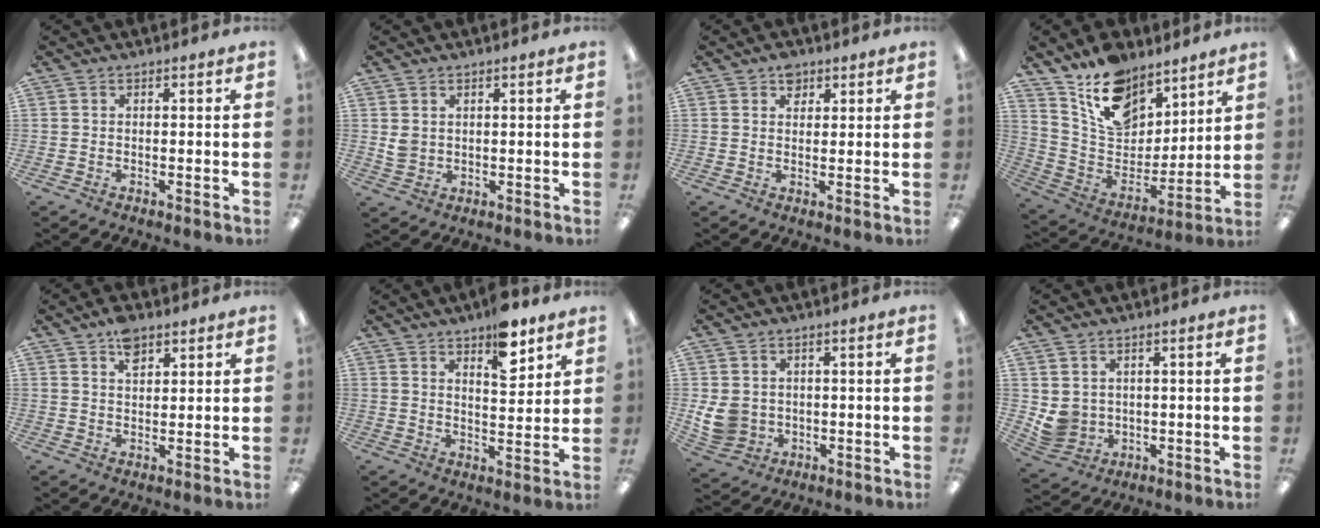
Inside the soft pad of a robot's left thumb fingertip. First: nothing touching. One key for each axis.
{"total": 3.0, "fx": 1.3, "fy": 2.4, "fz": 1.2, "tx": -0.017, "ty": -0.002, "tz": 0.024}
{"total": 3.5, "fx": 2.3, "fy": 2.4, "fz": 1.3, "tx": -0.006, "ty": -0.008, "tz": 0.038}
{"total": 15.5, "fx": 11.8, "fy": 8.6, "fz": 5.4, "tx": -0.111, "ty": -0.081, "tz": 0.222}
{"total": 5.4, "fx": 3.5, "fy": 2.8, "fz": 3.0, "tx": -0.043, "ty": -0.012, "tz": 0.059}
{"total": 9.8, "fx": 7.1, "fy": 3.8, "fz": 5.5, "tx": -0.062, "ty": -0.042, "tz": 0.118}
{"total": 7.2, "fx": 0.9, "fy": 6.5, "fz": 2.8, "tx": -0.065, "ty": 0.004, "tz": 0.022}
{"total": 5.4, "fx": 1.9, "fy": 4.8, "fz": 1.3, "tx": -0.036, "ty": -0.006, "tz": 0.042}